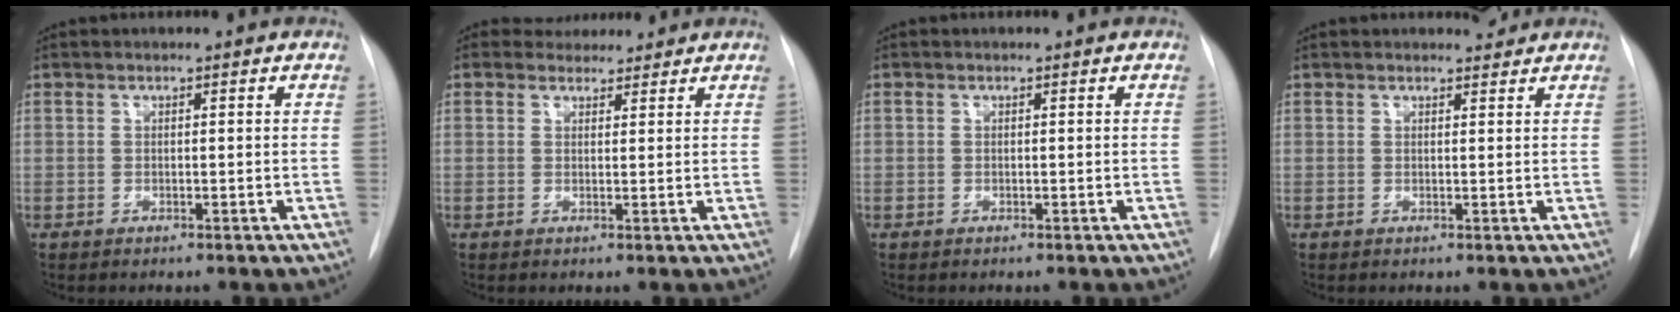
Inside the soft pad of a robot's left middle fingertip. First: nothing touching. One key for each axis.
{"total": 3.2, "fx": 2.9, "fy": 1.3, "fz": 0.1, "tx": 0.004, "ty": 0.006, "tz": 0.038}
{"total": 0.0}
{"total": 1.5, "fx": 1.5, "fy": 0.2, "fz": 0.1, "tx": -0.002, "ty": -0.006, "tz": 0.020}